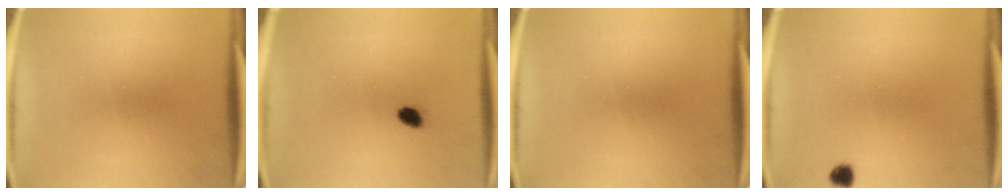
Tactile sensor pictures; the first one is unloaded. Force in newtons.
{"total": 2.0}
{"total": 0.0}
{"total": 1.8}